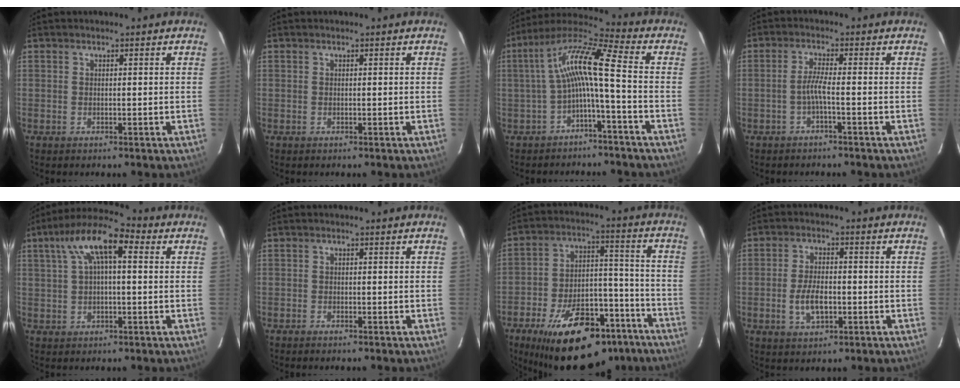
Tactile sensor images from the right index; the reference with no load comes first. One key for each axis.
{"total": 0.0}
{"total": 10.4, "fx": -1.9, "fy": 0.5, "fz": 10.2, "tx": -0.212, "ty": 0.022, "tz": -0.037}
{"total": 2.5, "fx": -1.3, "fy": -0.5, "fz": 2.1, "tx": -0.044, "ty": 0.000, "tz": -0.024}
{"total": 10.6, "fx": 3.3, "fy": 3.8, "fz": 9.3, "tx": -0.173, "ty": 0.035, "tz": 0.051}
{"total": 1.1, "fx": -1.0, "fy": 0.1, "fz": 0.4, "tx": -0.015, "ty": -0.001, "tz": -0.021}
{"total": 26.3, "fx": -18.5, "fy": 11.7, "fz": 14.6, "tx": -0.256, "ty": 0.020, "tz": -0.256}
{"total": 6.0, "fx": -1.6, "fy": 2.9, "fz": 5.0, "tx": -0.101, "ty": -0.002, "tz": -0.027}